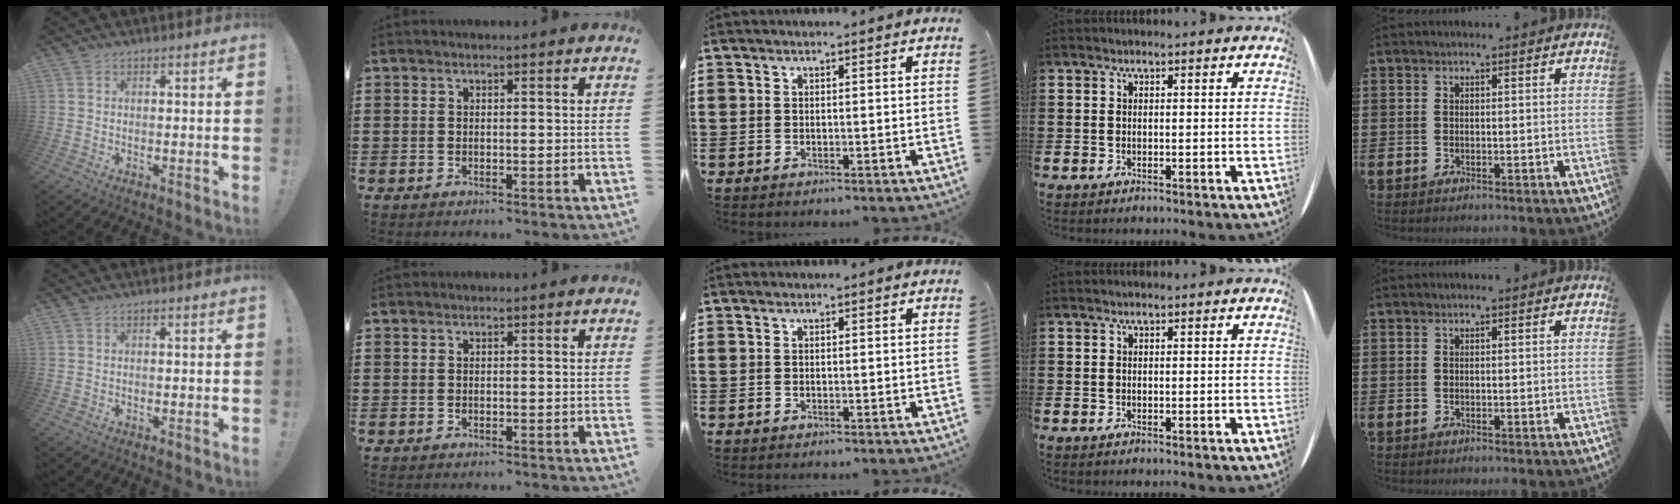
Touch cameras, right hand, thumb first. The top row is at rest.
{}